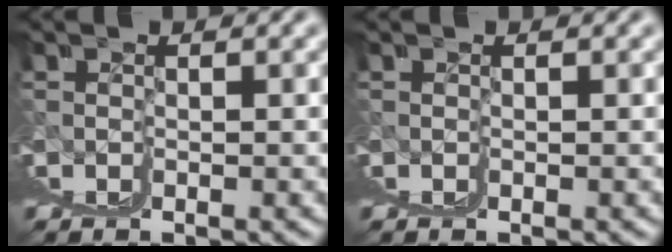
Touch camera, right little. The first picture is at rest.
{"total": 0.0}